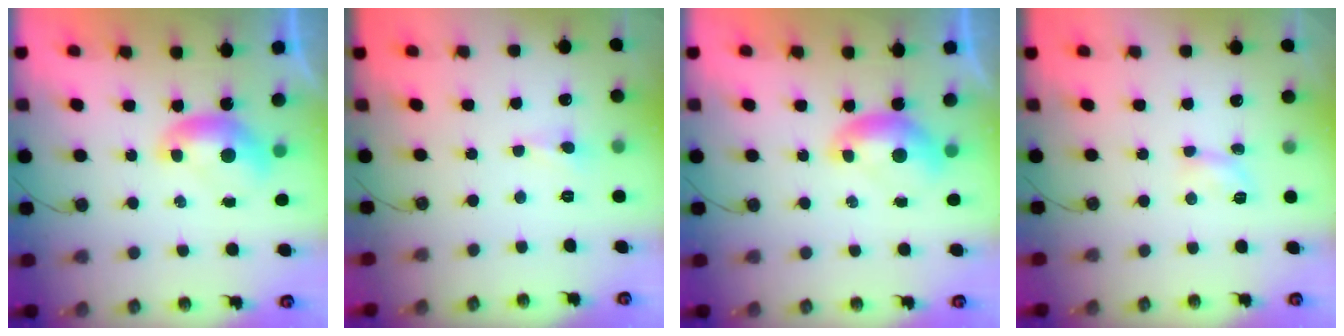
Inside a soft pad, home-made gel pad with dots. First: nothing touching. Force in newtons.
{"total": 1.3, "press": 1.1, "slide": 0.5}
{"total": 0.0}
{"total": 2.9, "press": 2.9, "slide": 0.5}